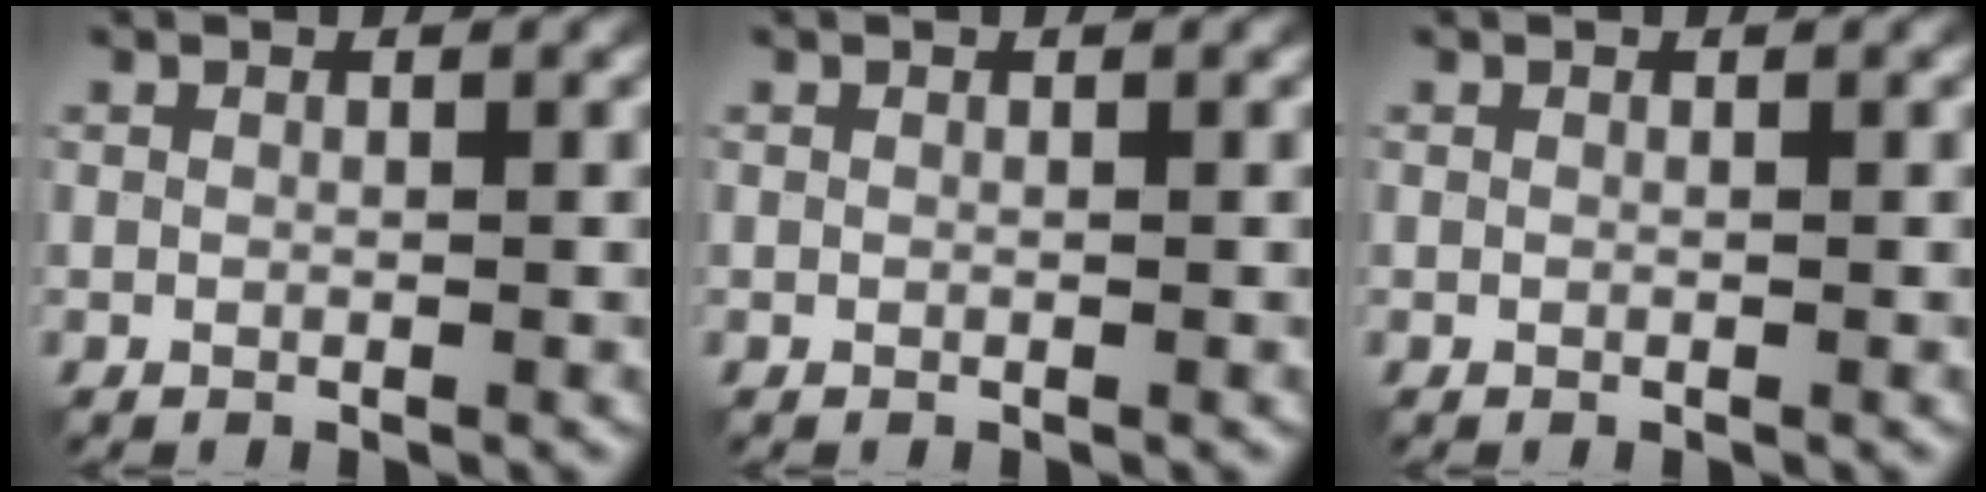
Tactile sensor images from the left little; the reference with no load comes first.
{"total": 0.0}
{"total": 0.0}